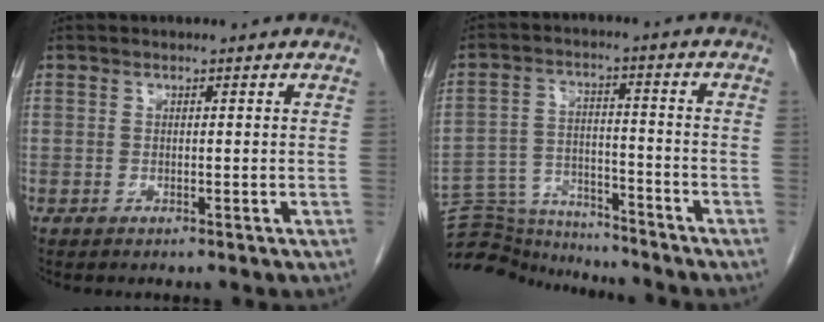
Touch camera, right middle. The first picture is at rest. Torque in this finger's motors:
{"motor_torque": [0.01, -0.04, -0.04, -0.04]}